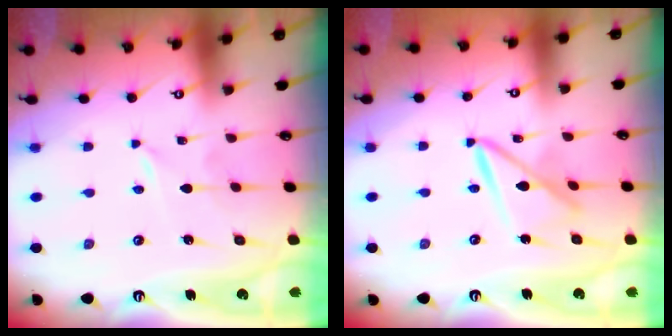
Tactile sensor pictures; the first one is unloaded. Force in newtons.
{"total": 9.2, "press": 9.2, "slide": 0.7}